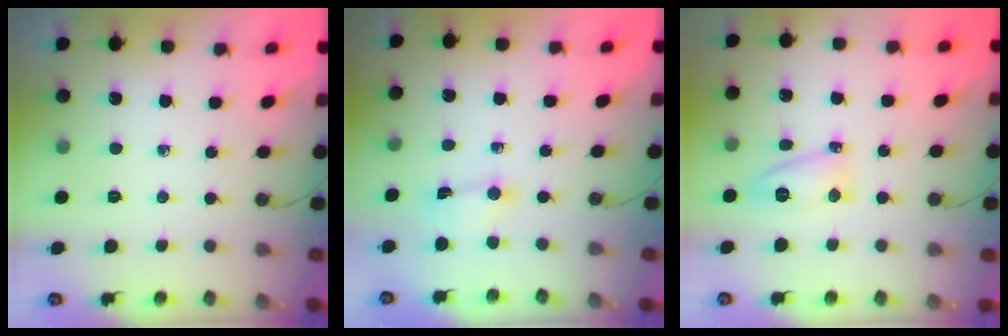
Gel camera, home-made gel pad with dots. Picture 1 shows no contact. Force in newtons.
{"total": 1.0, "press": 0.9, "slide": 0.5}
{"total": 7.0, "press": 6.9, "slide": 0.6}